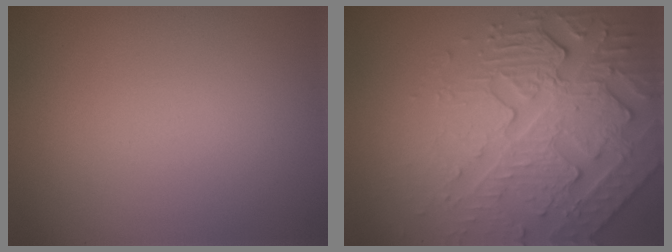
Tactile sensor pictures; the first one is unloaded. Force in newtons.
{"total": 6.6, "press": 5.4, "slide": 3.9}